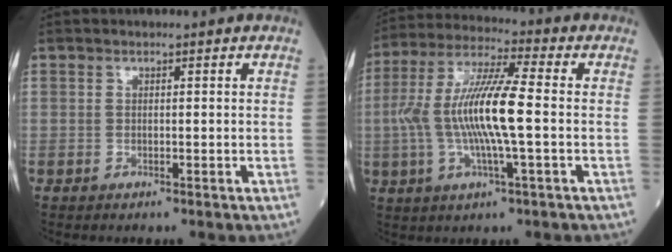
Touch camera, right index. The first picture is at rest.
{"total": 13.3, "force": [-1.1, 1.2, 13.2], "torque": [-0.267, 0.007, -0.026]}